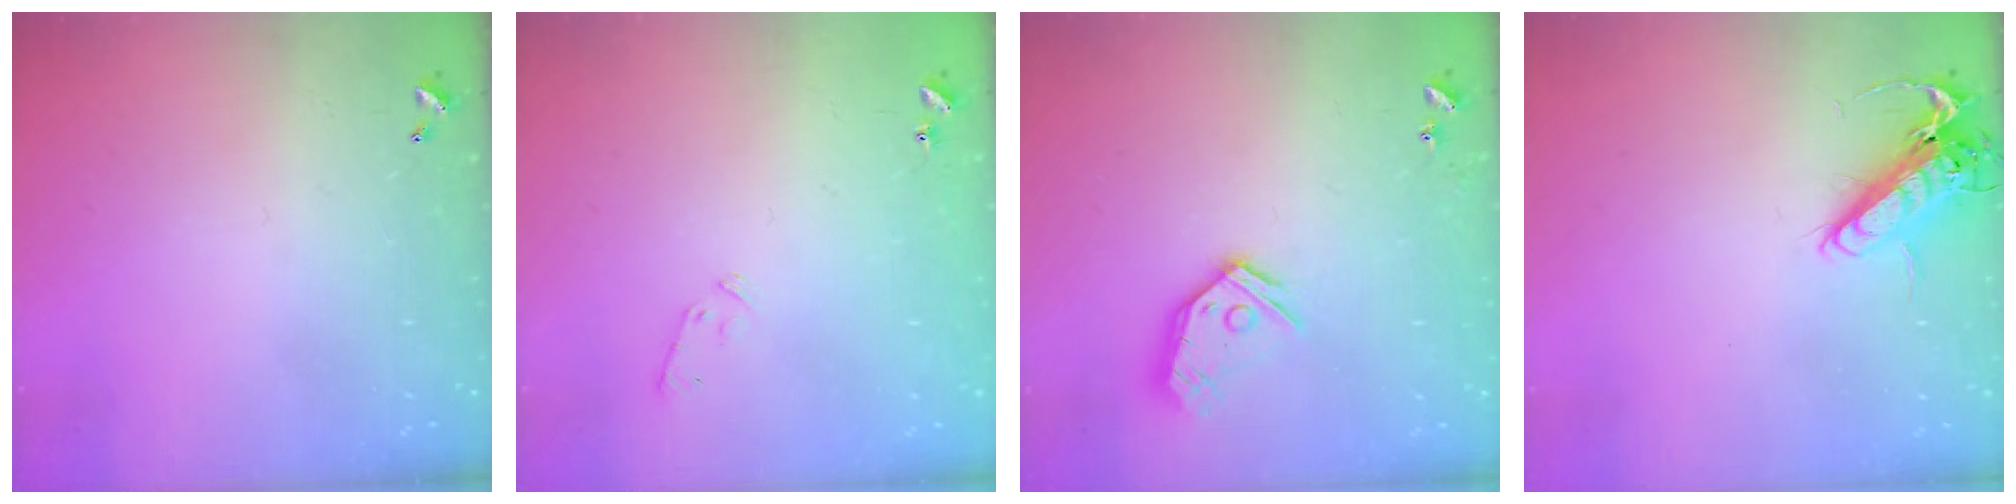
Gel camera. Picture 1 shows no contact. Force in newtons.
{"total": 6.7, "press": 6.7, "slide": 1.0}
{"total": 13.2, "press": 13.1, "slide": 1.6}
{"total": 13.3, "press": 13.1, "slide": 2.4}